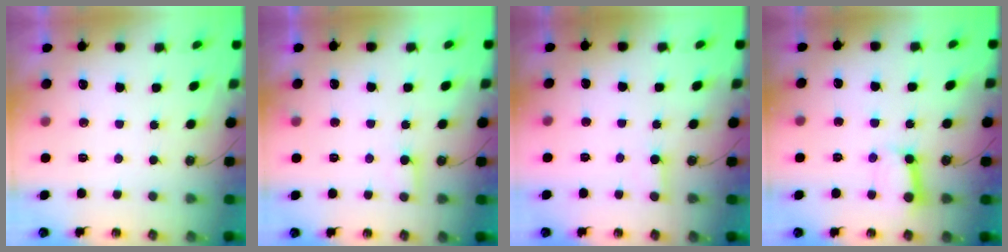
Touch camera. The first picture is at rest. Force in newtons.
{"total": 5.8, "press": 5.8, "slide": 0.5}
{"total": 2.7, "press": 2.7, "slide": 0.2}
{"total": 10.6, "press": 10.5, "slide": 1.4}